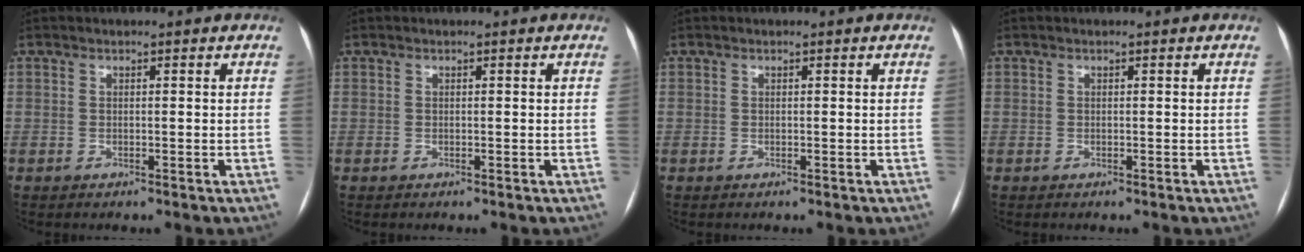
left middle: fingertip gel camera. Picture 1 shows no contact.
{"total": 0.0}
{"total": 0.0}
{"total": 0.0}